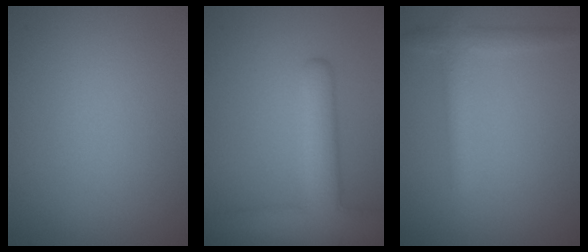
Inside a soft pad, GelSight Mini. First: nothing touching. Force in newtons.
{"total": 6.8, "press": 6.7, "slide": 0.6}
{"total": 2.4, "press": 2.4, "slide": 0.0}